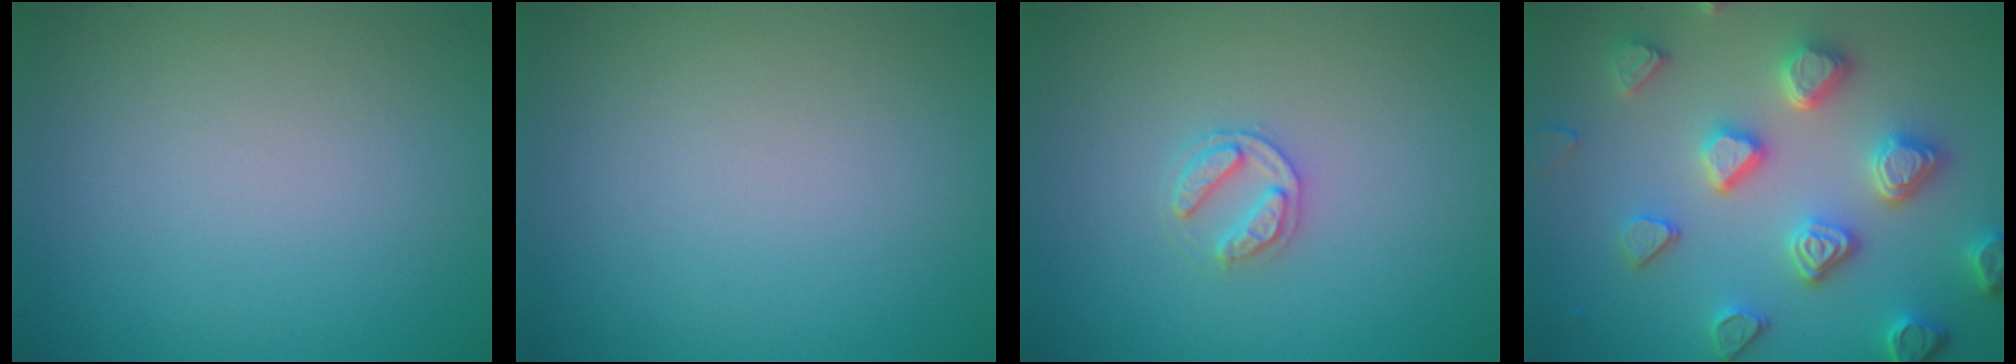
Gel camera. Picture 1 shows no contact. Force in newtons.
{"total": 0.0}
{"total": 2.0, "press": 2.0, "slide": 0.3}
{"total": 5.6, "press": 5.2, "slide": 2.1}